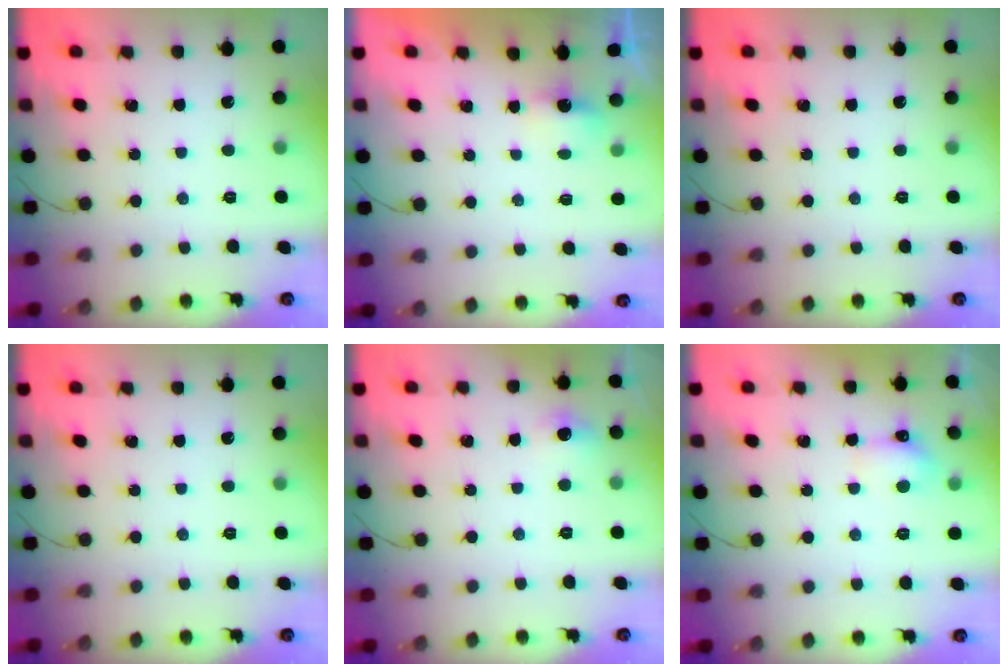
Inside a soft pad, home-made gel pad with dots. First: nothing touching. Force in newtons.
{"total": 2.7, "press": 2.7, "slide": 0.7}
{"total": 0.0}
{"total": 0.0}
{"total": 4.9, "press": 4.6, "slide": 1.7}
{"total": 6.0, "press": 5.9, "slide": 1.1}